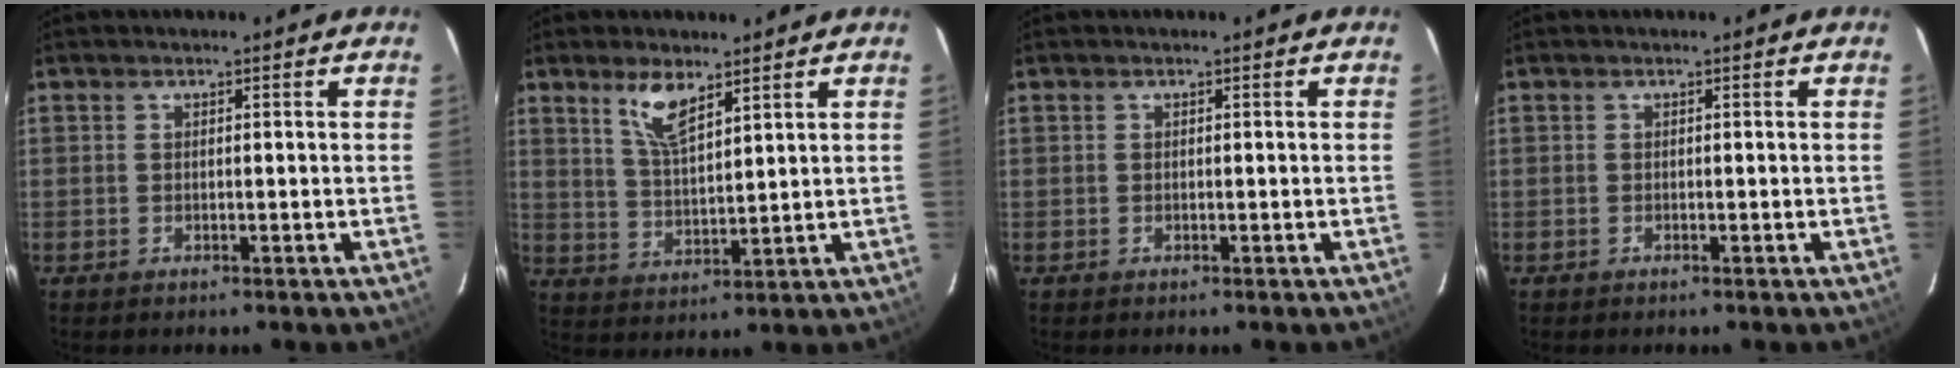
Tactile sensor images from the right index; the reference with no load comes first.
{"total": 6.7, "force": [4.5, 2.1, 4.5], "torque": [-0.087, -0.001, 0.092]}
{"total": 0.0}
{"total": 0.0}